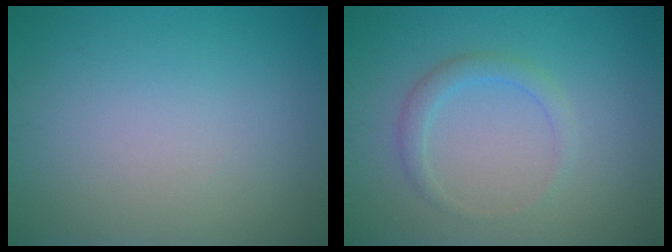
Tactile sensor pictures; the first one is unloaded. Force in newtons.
{"total": 1.8, "press": 1.8, "slide": 0.1}